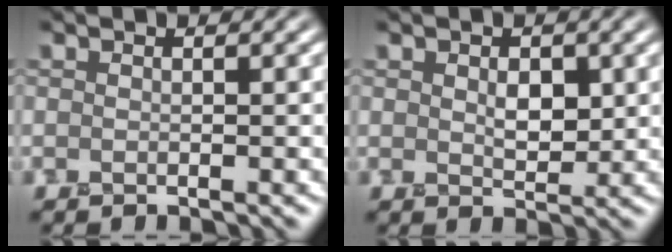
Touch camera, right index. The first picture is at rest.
{"total": 1.6, "force": [0.6, 1.1, 1.0], "torque": [-0.021, 0.005, 0.017]}